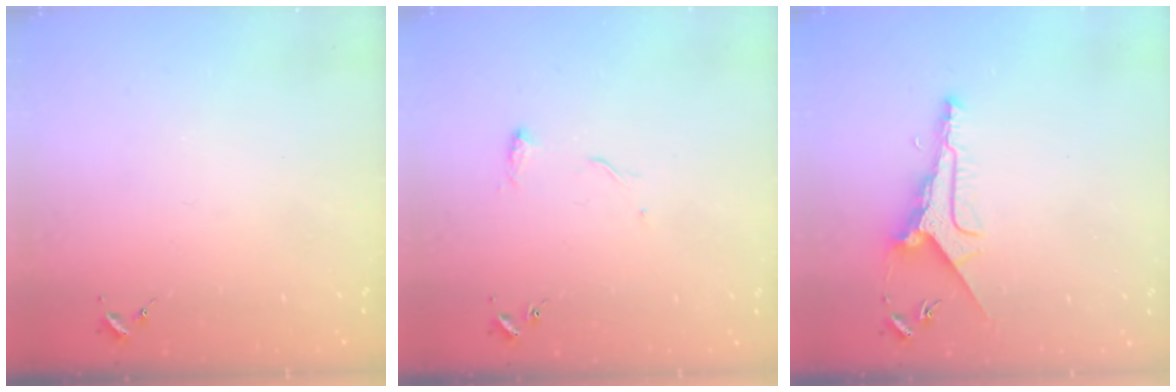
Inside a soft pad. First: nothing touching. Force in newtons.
{"total": 7.5, "press": 7.5, "slide": 0.4}
{"total": 10.3, "press": 10.3, "slide": 0.1}